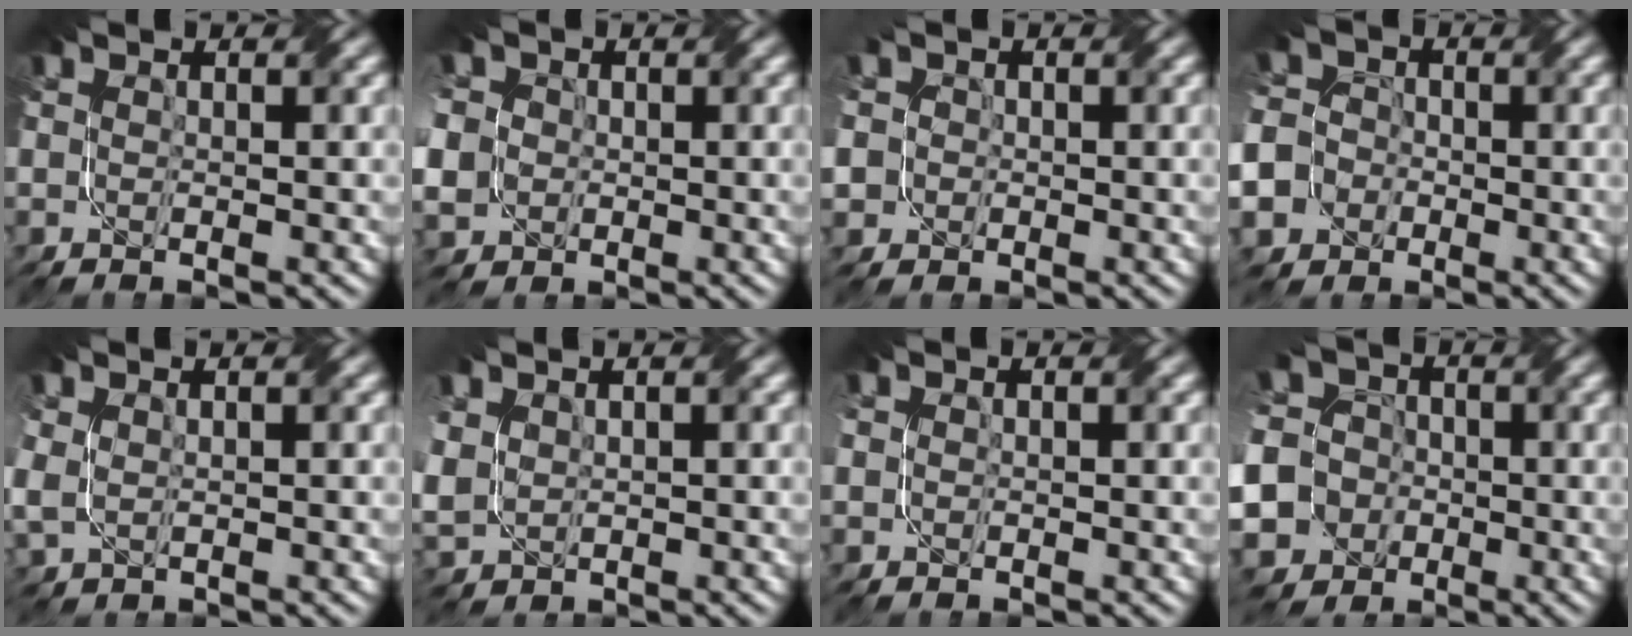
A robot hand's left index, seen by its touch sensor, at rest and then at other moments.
{"total": 10.4, "force": [0.2, 9.1, 5.0], "torque": [-0.134, 0.007, -0.039]}
{"total": 3.5, "force": [-0.5, 3.3, 1.2], "torque": [-0.044, 0.008, -0.024]}
{"total": 13.5, "force": [-6.2, 11.5, 3.3], "torque": [-0.106, -0.030, -0.141]}
{"total": 2.0, "force": [0.4, 1.3, 1.4], "torque": [-0.043, -0.001, 0.010]}
{"total": 3.2, "force": [0.9, 2.5, 1.9], "torque": [-0.068, 0.001, 0.021]}
{"total": 0.7, "force": [0.0, 0.7, 0.1], "torque": [-0.007, -0.002, -0.001]}
{"total": 14.4, "force": [-5.6, 12.4, 4.6], "torque": [-0.139, -0.013, -0.132]}